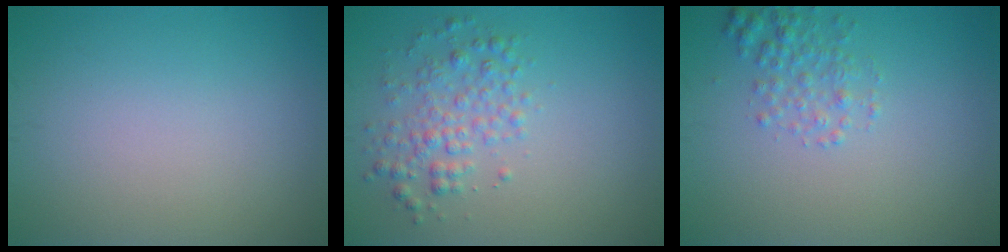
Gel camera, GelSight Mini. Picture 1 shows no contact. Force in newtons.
{"total": 2.9, "press": 2.9, "slide": 0.0}
{"total": 2.0, "press": 2.0, "slide": 0.1}